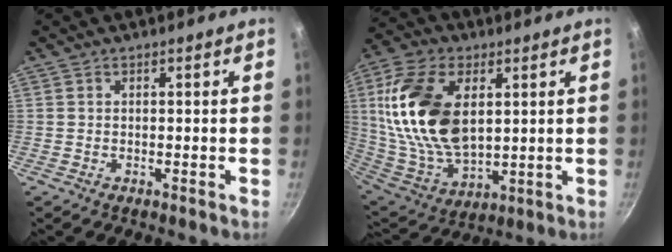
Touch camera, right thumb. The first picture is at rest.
{"total": 21.9, "force": [5.0, 12.8, 17.1], "torque": [-0.322, -0.019, 0.102]}